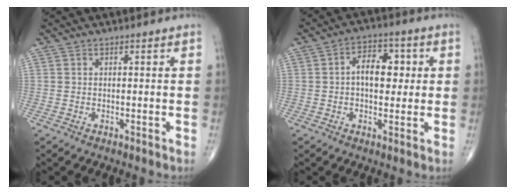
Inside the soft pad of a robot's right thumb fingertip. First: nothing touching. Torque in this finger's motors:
{"motor_torque": [-0.06, 0.23, 0.78, 0.11, 0.02]}